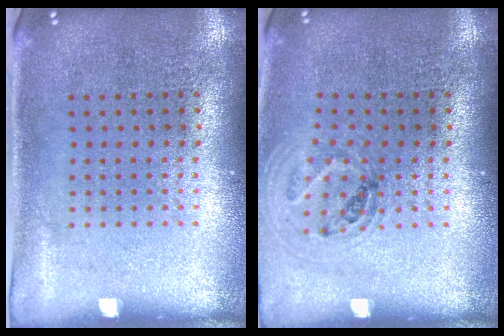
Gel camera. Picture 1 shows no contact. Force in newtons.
{"total": 0.9, "press": 0.9, "slide": 0.1}